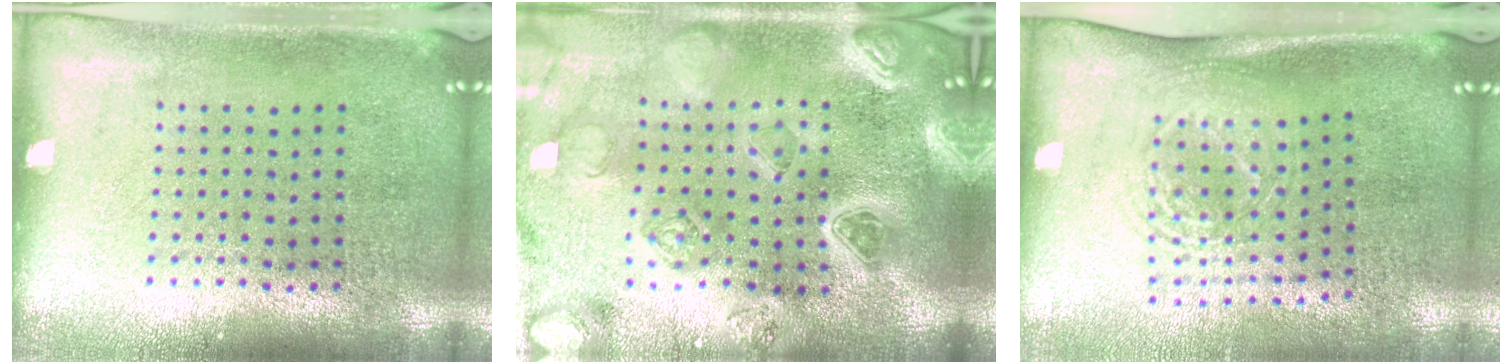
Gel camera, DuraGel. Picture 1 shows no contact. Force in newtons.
{"total": 4.1, "press": 3.7, "slide": 1.7}
{"total": 1.7, "press": 1.3, "slide": 1.1}